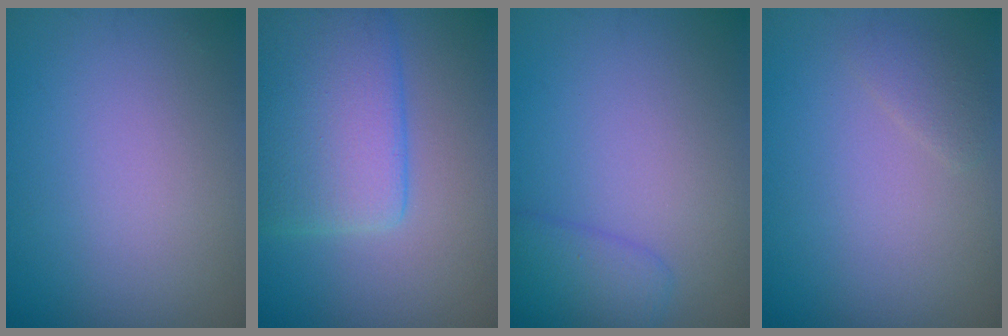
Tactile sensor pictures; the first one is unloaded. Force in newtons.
{"total": 7.4, "press": 7.4, "slide": 0.2}
{"total": 2.7, "press": 2.7, "slide": 0.2}
{"total": 1.2, "press": 1.2, "slide": 0.1}